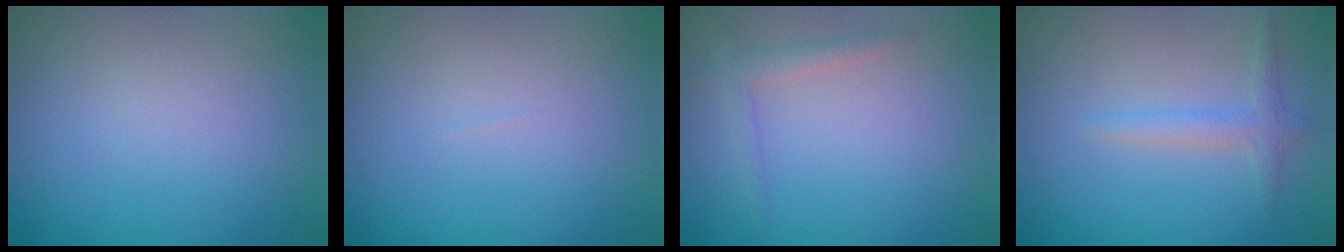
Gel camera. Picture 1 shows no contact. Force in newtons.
{"total": 0.0}
{"total": 1.5, "press": 1.4, "slide": 0.1}
{"total": 1.8, "press": 1.8, "slide": 0.1}